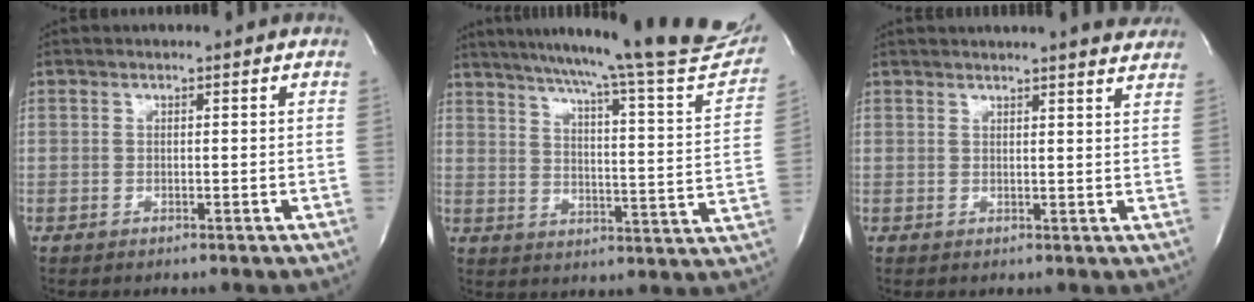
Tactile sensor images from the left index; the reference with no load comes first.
{"total": 27.4, "force": [24.1, 0.9, 13.0], "torque": [-0.199, -0.074, 0.301]}
{"total": 10.4, "force": [9.7, 0.3, 3.8], "torque": [-0.052, 0.003, 0.101]}